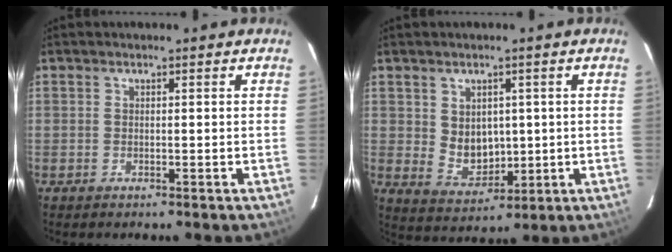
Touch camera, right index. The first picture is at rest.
{"total": 6.4, "force": [1.2, 5.3, 3.5], "torque": [-0.063, -0.001, 0.040]}